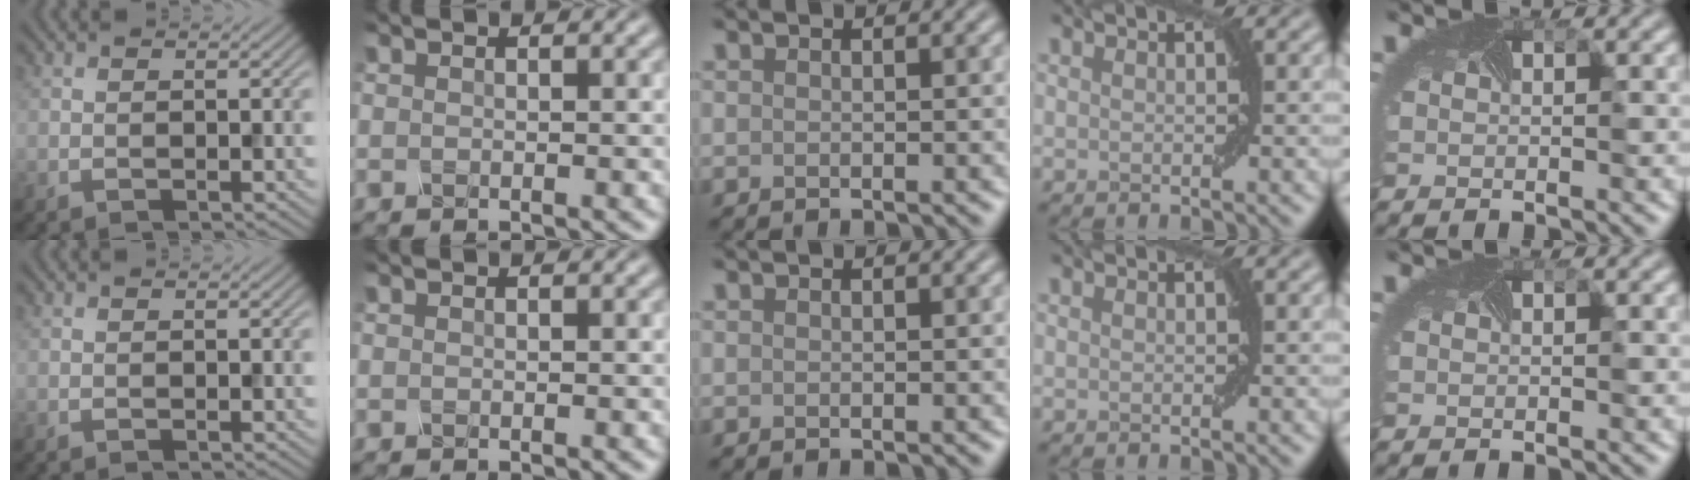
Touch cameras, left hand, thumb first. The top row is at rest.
{}